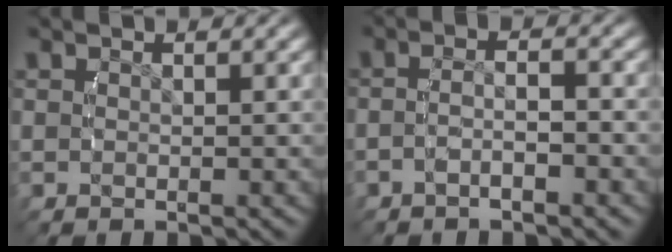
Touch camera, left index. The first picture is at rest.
{"total": 2.5, "force": [-1.3, 0.2, 2.1], "torque": [-0.037, 0.005, -0.023]}